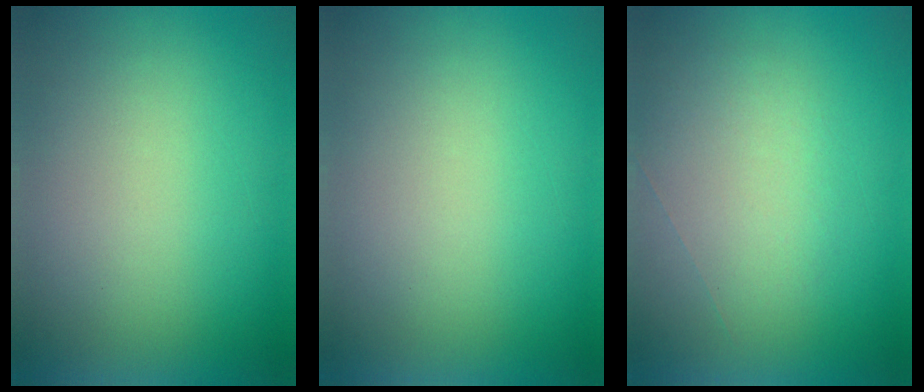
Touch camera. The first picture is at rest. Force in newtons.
{"total": 0.0}
{"total": 1.0}